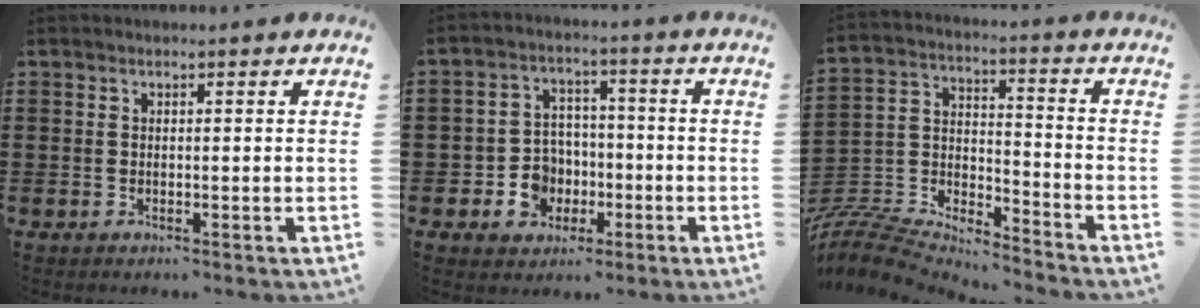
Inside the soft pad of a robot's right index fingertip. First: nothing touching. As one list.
[{"total": 6.8, "force": [-2.1, 6.0, 2.5], "torque": [-0.072, 0.016, -0.036]}, {"total": 7.8, "force": [-7.5, 1.7, 1.3], "torque": [-0.045, -0.001, -0.155]}]